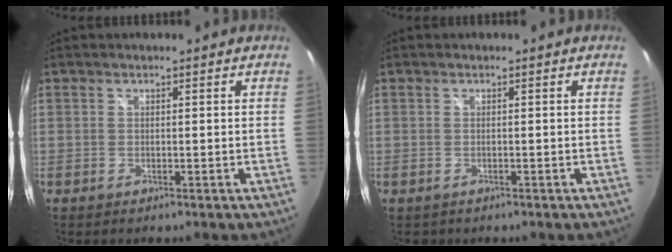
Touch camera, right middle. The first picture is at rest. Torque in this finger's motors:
{"motor_torque": [-0.21, -0.08, -0.01, 0.00]}